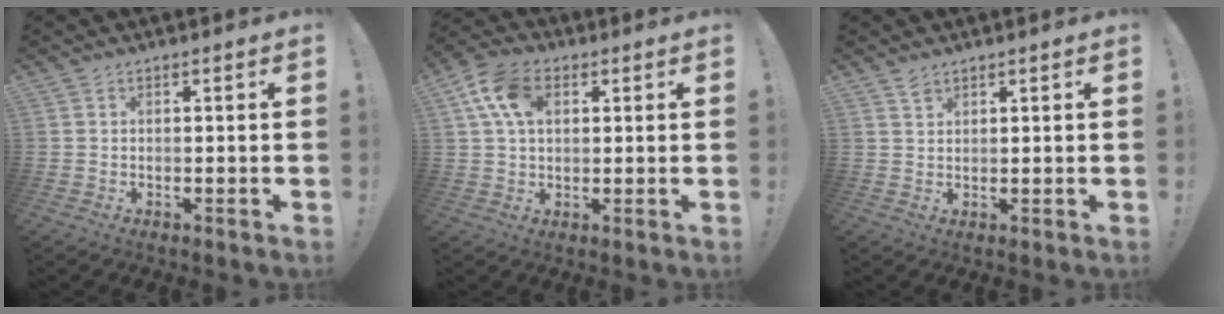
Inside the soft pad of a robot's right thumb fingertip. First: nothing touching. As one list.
[{"total": 11.5, "force": [3.5, 7.5, 8.0], "torque": [-0.137, 0.008, 0.068]}, {"total": 1.9, "force": [1.6, 0.8, 0.6], "torque": [0.002, -0.012, 0.028]}]